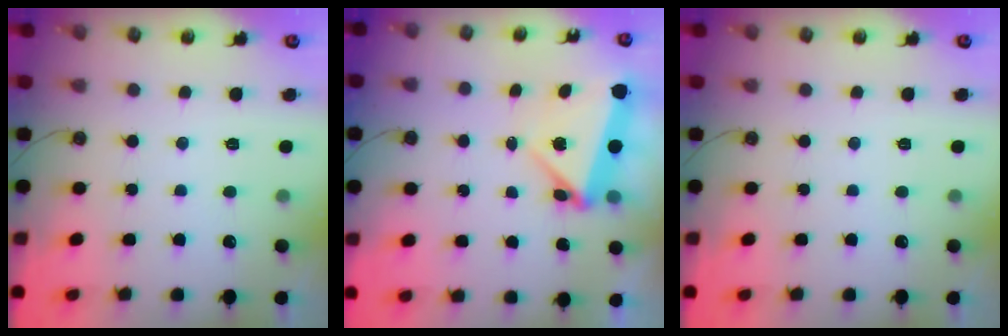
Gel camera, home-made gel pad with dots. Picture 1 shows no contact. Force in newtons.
{"total": 5.9, "press": 5.8, "slide": 1.1}
{"total": 0.0}